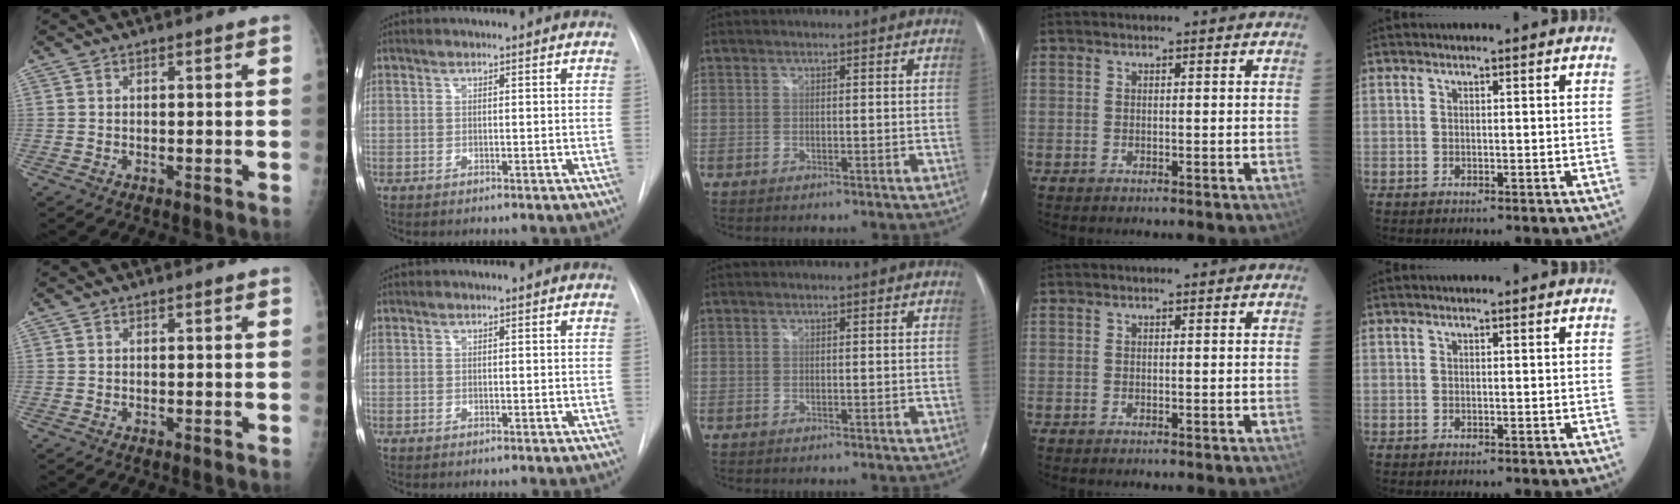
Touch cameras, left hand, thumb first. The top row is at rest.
{}